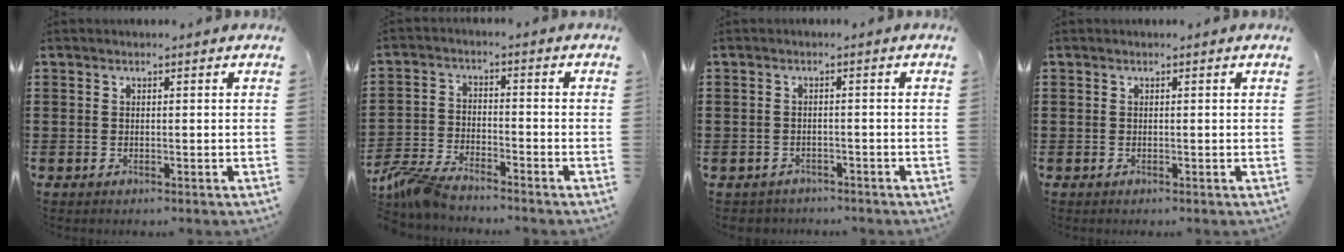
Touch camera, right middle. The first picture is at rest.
{"total": 5.7, "force": [-5.2, 0.7, 2.1], "torque": [-0.070, -0.011, -0.108]}
{"total": 1.6, "force": [-1.5, 0.3, -0.1], "torque": [-0.006, -0.002, -0.035]}
{"total": 0.0}